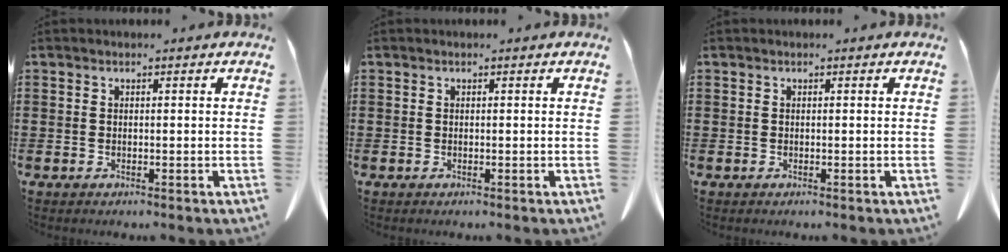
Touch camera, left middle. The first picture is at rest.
{"total": 0.0}
{"total": 0.0}